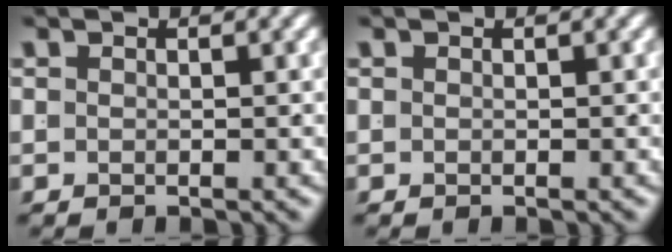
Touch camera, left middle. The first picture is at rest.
{"total": 0.0}